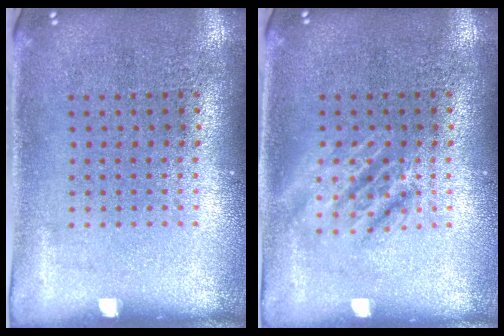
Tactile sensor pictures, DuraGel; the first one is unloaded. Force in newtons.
{"total": 2.1, "press": 2.1, "slide": 0.2}